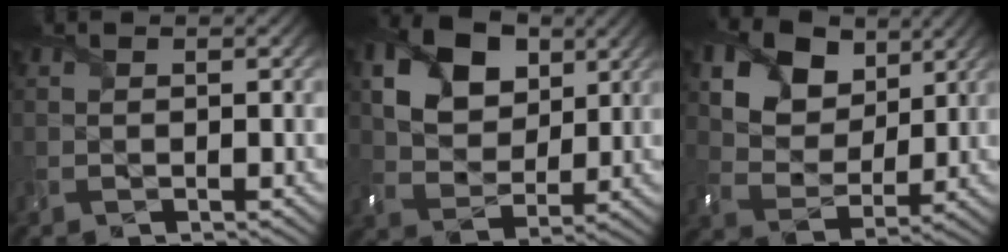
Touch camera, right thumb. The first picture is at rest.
{"total": 10.8, "force": [4.7, 7.3, 6.4], "torque": [-0.152, 0.010, 0.076]}
{"total": 11.3, "force": [6.2, 7.7, 5.5], "torque": [-0.154, -0.010, 0.122]}